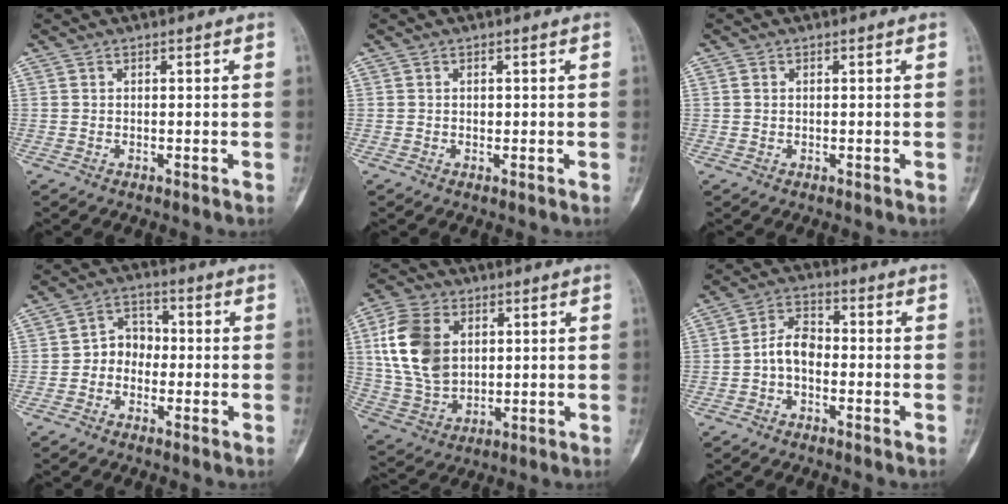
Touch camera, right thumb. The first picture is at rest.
{"total": 0.6, "force": [0.1, 0.5, 0.4], "torque": [0.002, 0.002, 0.001]}
{"total": 0.9, "force": [0.1, 0.8, 0.4], "torque": [-0.006, 0.002, 0.003]}
{"total": 5.6, "force": [-1.1, 4.6, 2.9], "torque": [-0.018, 0.025, -0.033]}
{"total": 15.2, "force": [3.6, 10.6, 10.3], "torque": [-0.190, -0.005, 0.076]}
{"total": 5.9, "force": [-1.3, 3.9, 4.3], "torque": [-0.065, 0.025, -0.035]}